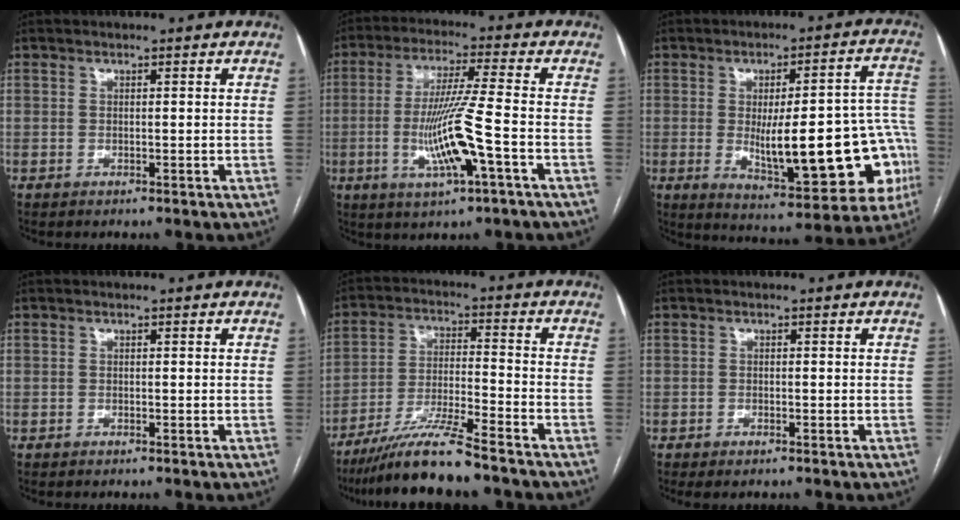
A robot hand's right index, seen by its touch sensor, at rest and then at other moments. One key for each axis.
{"total": 11.4, "fx": -3.0, "fy": -0.2, "fz": 11.0, "tx": -0.218, "ty": -0.009, "tz": -0.058}
{"total": 21.9, "fx": -4.0, "fy": 5.8, "fz": 20.7, "tx": -0.207, "ty": 0.023, "tz": -0.029}
{"total": 0.0}
{"total": 10.4, "fx": -8.6, "fy": -0.4, "fz": 5.8, "tx": -0.108, "ty": -0.022, "tz": -0.157}
{"total": 1.2, "fx": -0.8, "fy": 0.4, "fz": 0.8, "tx": -0.012, "ty": -0.001, "tz": -0.008}